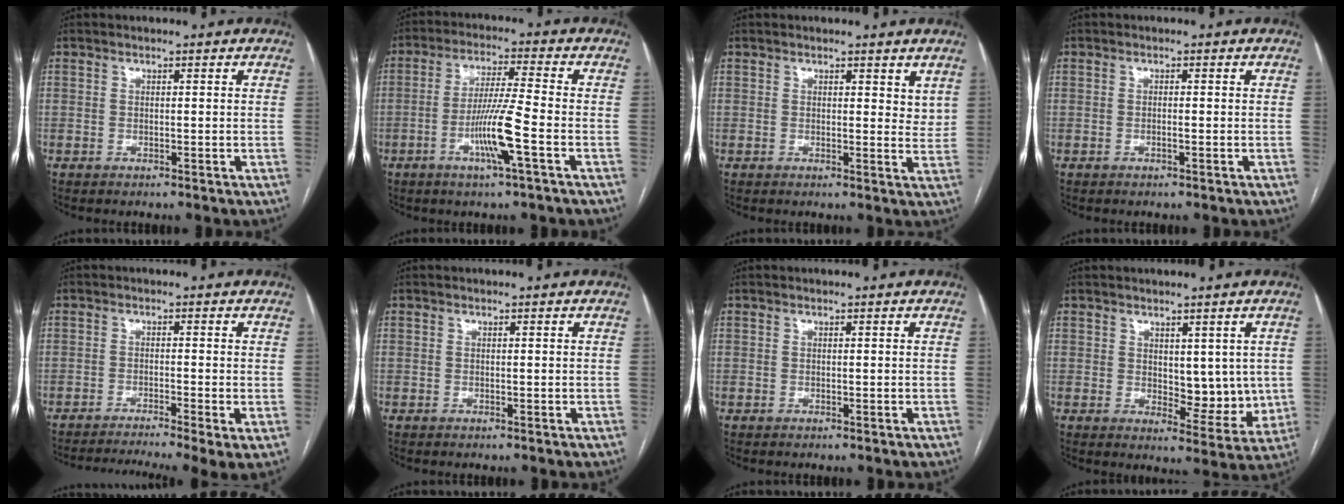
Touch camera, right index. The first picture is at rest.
{"total": 8.8, "force": [-3.3, -0.7, 8.1], "torque": [-0.157, -0.006, -0.063]}
{"total": 3.1, "force": [2.1, 1.5, 1.8], "torque": [-0.012, -0.011, 0.025]}
{"total": 0.6, "force": [-0.3, 0.0, 0.5], "torque": [-0.011, 0.001, -0.004]}
{"total": 10.7, "force": [-7.8, 0.5, 7.4], "torque": [-0.111, -0.007, -0.121]}
{"total": 0.0}
{"total": 0.0}
{"total": 6.6, "force": [0.7, 3.7, 5.5], "torque": [-0.056, -0.010, 0.021]}